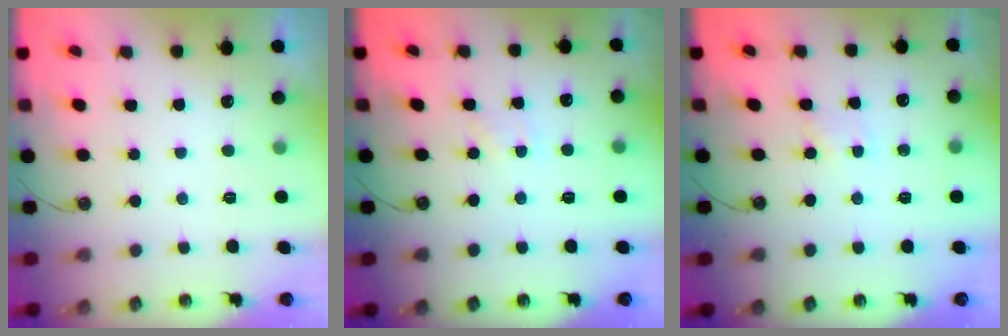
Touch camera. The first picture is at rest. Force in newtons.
{"total": 2.4, "press": 2.4, "slide": 0.3}
{"total": 1.3, "press": 1.3, "slide": 0.2}